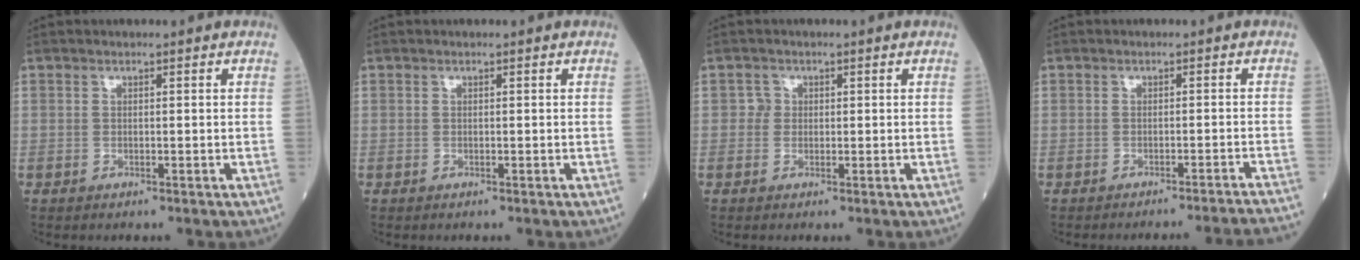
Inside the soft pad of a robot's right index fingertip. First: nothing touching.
{"total": 0.0}
{"total": 1.3, "force": [0.1, 1.3, 0.2], "torque": [0.003, 0.002, -0.001]}
{"total": 11.4, "force": [-11.0, -2.6, 1.9], "torque": [0.003, -0.024, -0.123]}